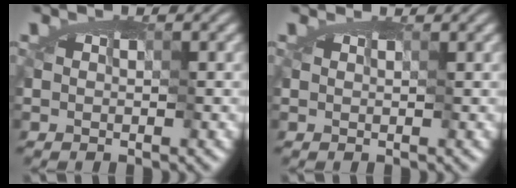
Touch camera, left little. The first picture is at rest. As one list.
[{"total": 0.6, "force": [0.5, 0.0, -0.2], "torque": [-0.004, -0.006, 0.017]}]